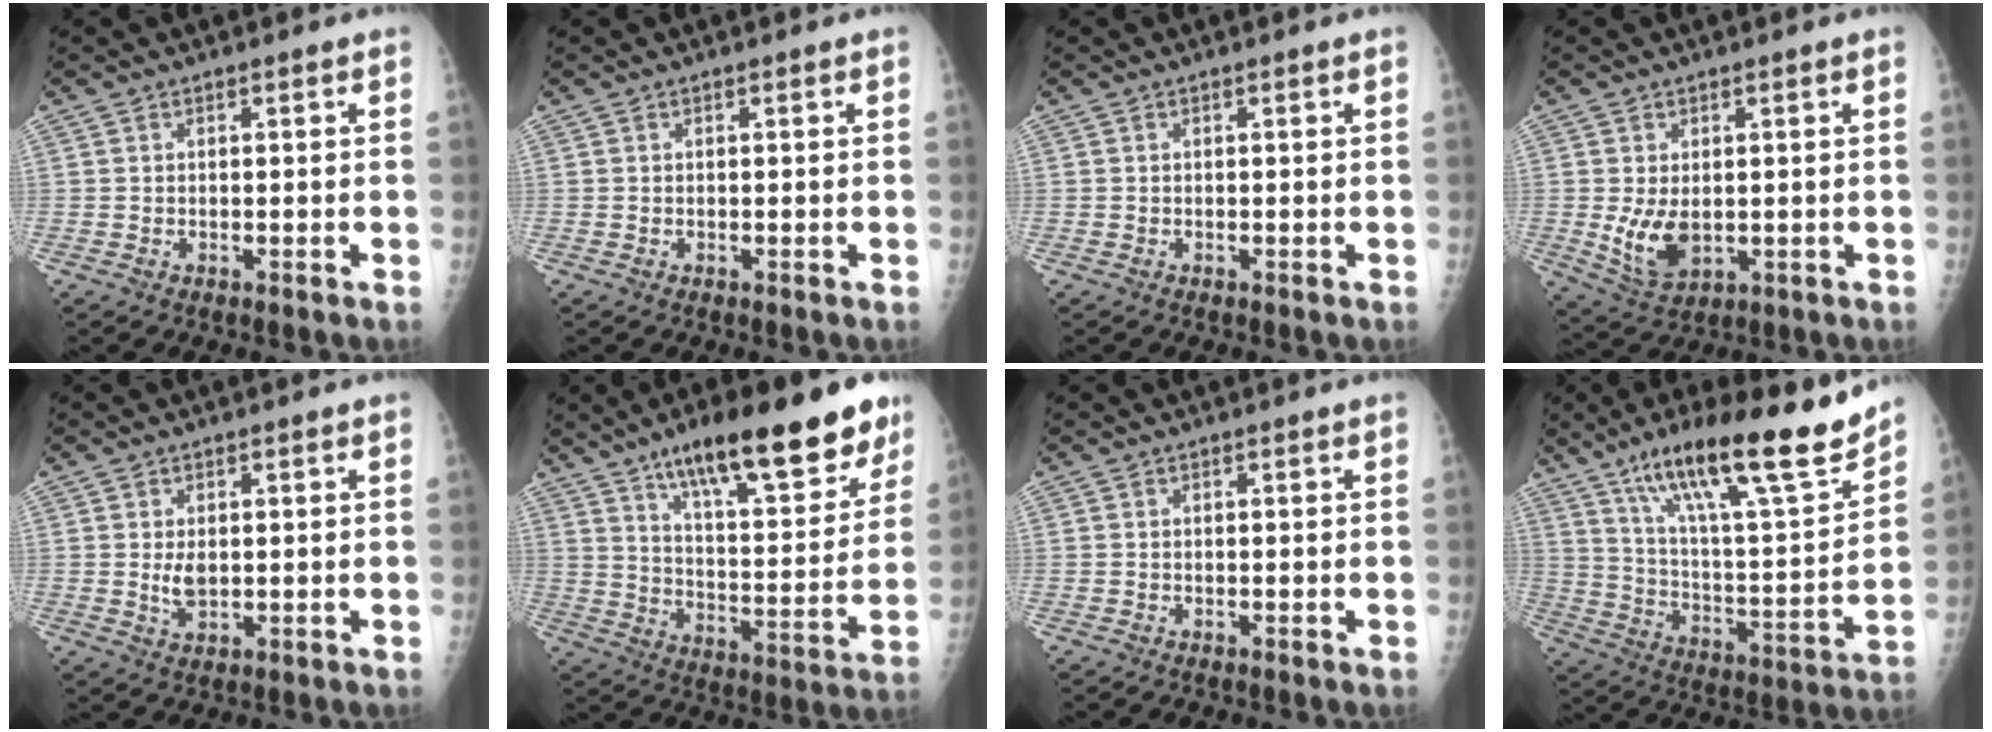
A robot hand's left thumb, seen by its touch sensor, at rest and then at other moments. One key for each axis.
{"total": 0.0}
{"total": 0.0}
{"total": 7.0, "fx": -0.3, "fy": 4.3, "fz": 5.5, "tx": -0.092, "ty": -0.014, "tz": 0.011}
{"total": 3.3, "fx": 0.3, "fy": 1.9, "fz": 2.6, "tx": -0.041, "ty": -0.007, "tz": 0.012}
{"total": 23.8, "fx": 15.6, "fy": 7.2, "fz": 16.5, "tx": -0.206, "ty": -0.054, "tz": 0.242}
{"total": 0.0}
{"total": 24.3, "fx": 17.1, "fy": 4.2, "fz": 16.8, "tx": -0.252, "ty": -0.069, "tz": 0.288}